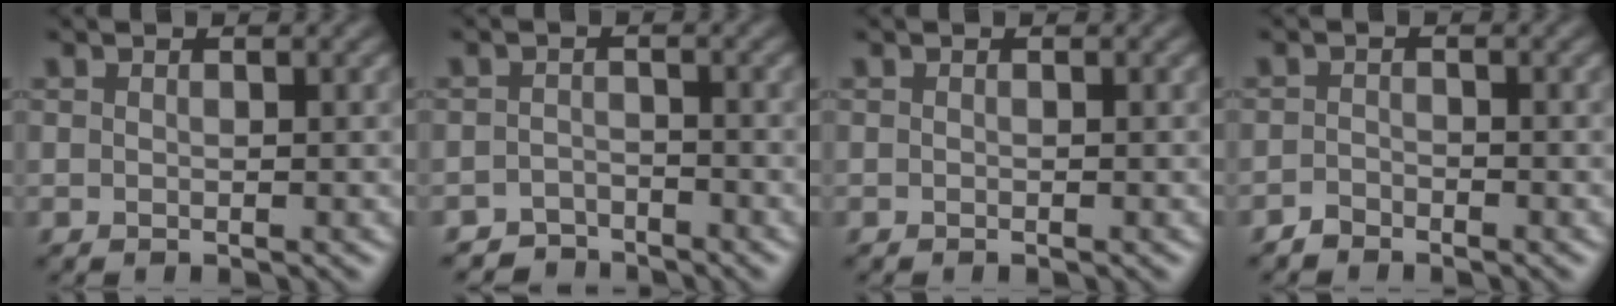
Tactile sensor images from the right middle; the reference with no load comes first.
{"total": 2.3, "force": [-2.1, 0.7, -0.4], "torque": [0.019, 0.005, -0.044]}
{"total": 0.0}
{"total": 1.2, "force": [-1.1, 0.4, -0.1], "torque": [0.003, 0.004, -0.022]}